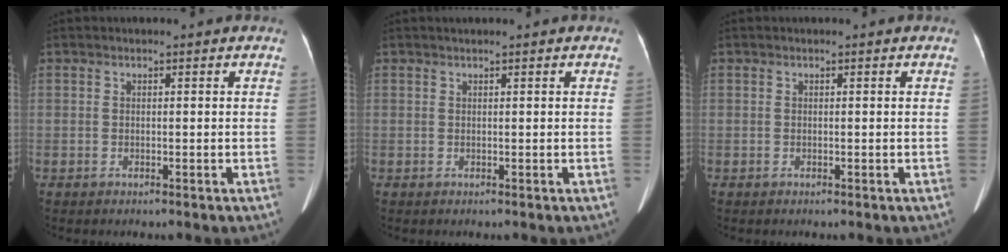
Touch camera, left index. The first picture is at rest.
{"total": 0.7, "force": [0.6, 0.0, 0.4], "torque": [-0.006, 0.010, 0.012]}
{"total": 0.0}